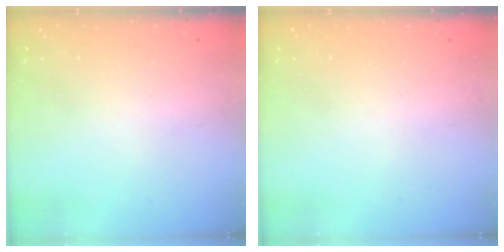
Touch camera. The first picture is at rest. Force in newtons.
{"total": 0.0}